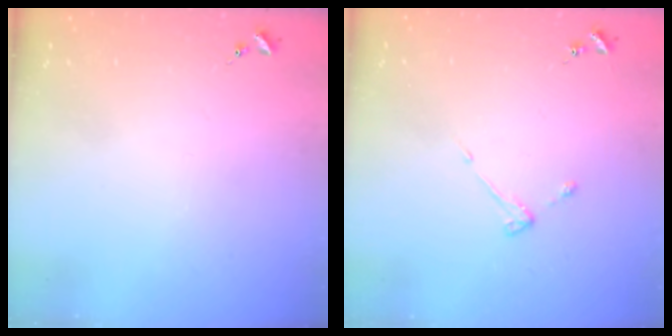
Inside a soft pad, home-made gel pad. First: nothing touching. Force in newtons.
{"total": 3.0, "press": 3.0, "slide": 0.4}